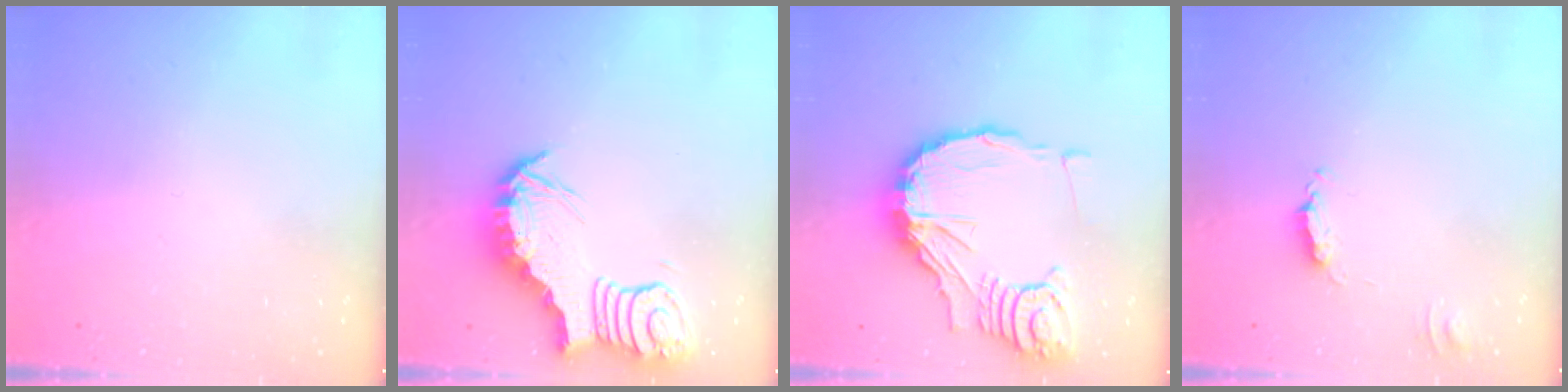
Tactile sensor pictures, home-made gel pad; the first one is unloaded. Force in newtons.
{"total": 5.3, "press": 5.3, "slide": 0.8}
{"total": 19.8, "press": 19.7, "slide": 2.2}
{"total": 2.0, "press": 2.0, "slide": 0.2}